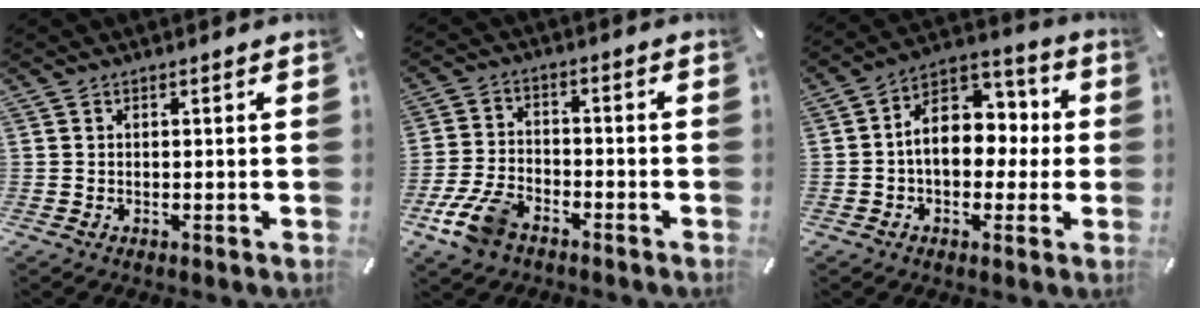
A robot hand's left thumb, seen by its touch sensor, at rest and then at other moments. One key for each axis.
{"total": 9.8, "fx": -6.1, "fy": 5.2, "fz": 5.6, "tx": -0.120, "ty": 0.024, "tz": -0.113}
{"total": 11.9, "fx": 0.0, "fy": 9.2, "fz": 7.5, "tx": -0.124, "ty": -0.001, "tz": 0.001}